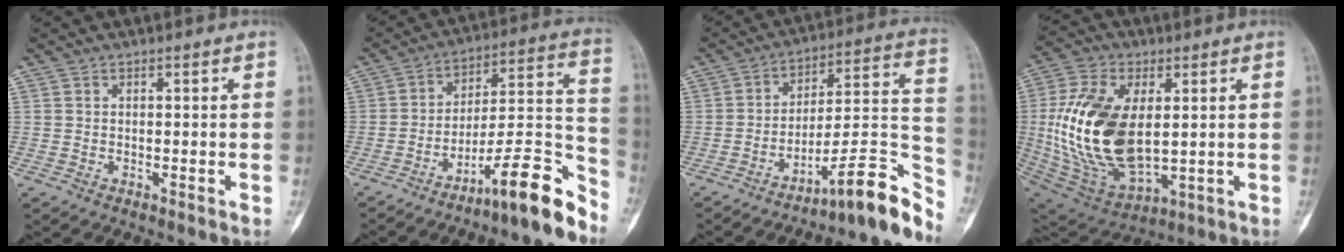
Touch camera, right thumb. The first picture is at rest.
{"total": 15.5, "force": [-11.6, 2.0, 10.1], "torque": [-0.129, 0.122, -0.181]}
{"total": 17.7, "force": [-12.0, 3.8, 12.5], "torque": [-0.130, 0.126, -0.172]}
{"total": 22.9, "force": [1.7, 12.6, 19.0], "torque": [-0.378, -0.016, 0.045]}